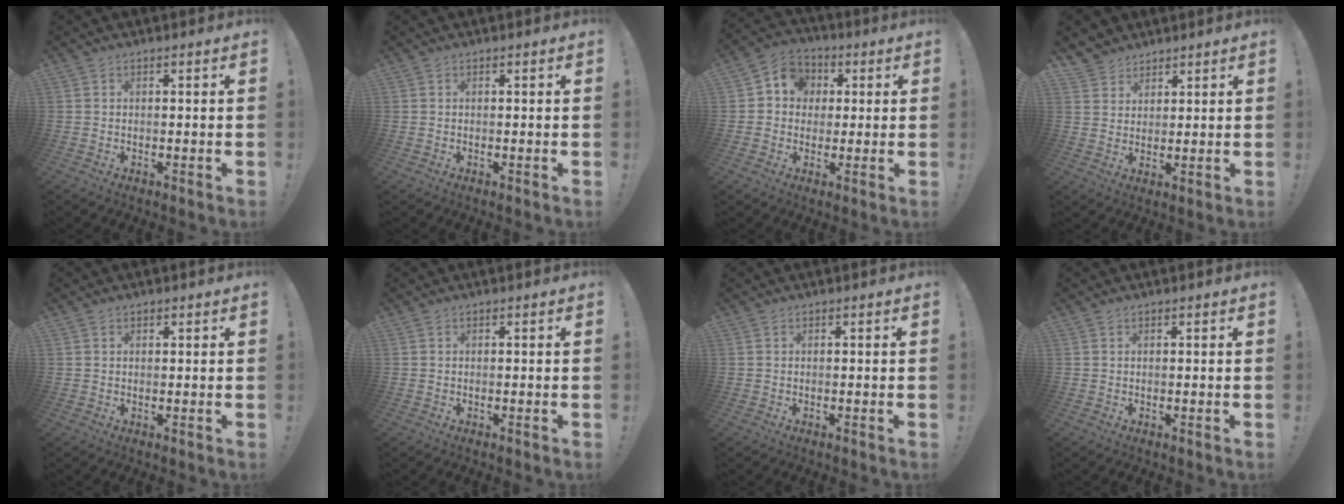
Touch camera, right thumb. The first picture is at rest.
{"total": 0.0}
{"total": 8.0, "force": [0.7, 7.4, 3.0], "torque": [-0.033, 0.004, 0.017]}
{"total": 5.0, "force": [4.0, 3.0, 0.1], "torque": [-0.004, -0.026, 0.079]}
{"total": 0.7, "force": [0.5, 0.5, 0.2], "torque": [-0.002, 0.000, 0.010]}
{"total": 0.0}
{"total": 0.0}
{"total": 0.0}